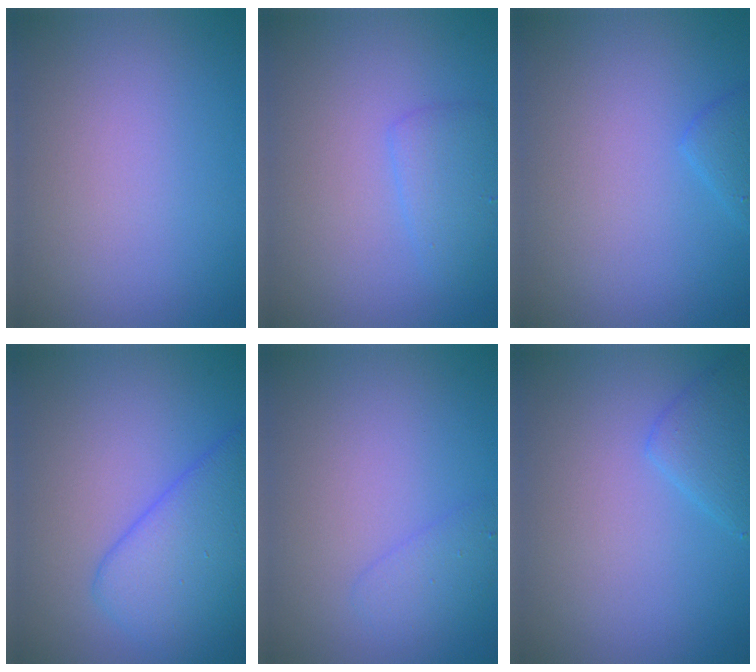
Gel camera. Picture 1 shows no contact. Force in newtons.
{"total": 2.1, "press": 2.1, "slide": 0.1}
{"total": 1.2, "press": 1.2, "slide": 0.2}
{"total": 6.1, "press": 6.1, "slide": 0.1}
{"total": 1.7, "press": 1.7, "slide": 0.1}
{"total": 2.2, "press": 2.2, "slide": 0.2}